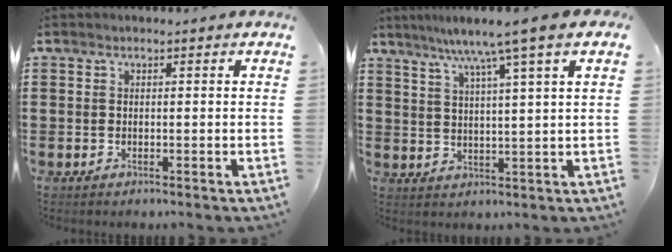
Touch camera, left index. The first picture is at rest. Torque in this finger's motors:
{"motor_torque": [2.14, 0.00, 0.44, 0.01]}